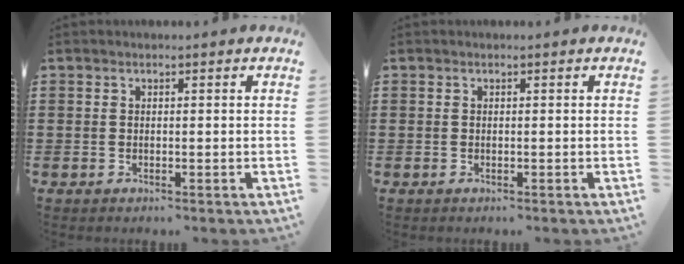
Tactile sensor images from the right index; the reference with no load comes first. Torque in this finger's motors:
{"motor_torque": [0.00, 0.00, 0.00, 0.00]}